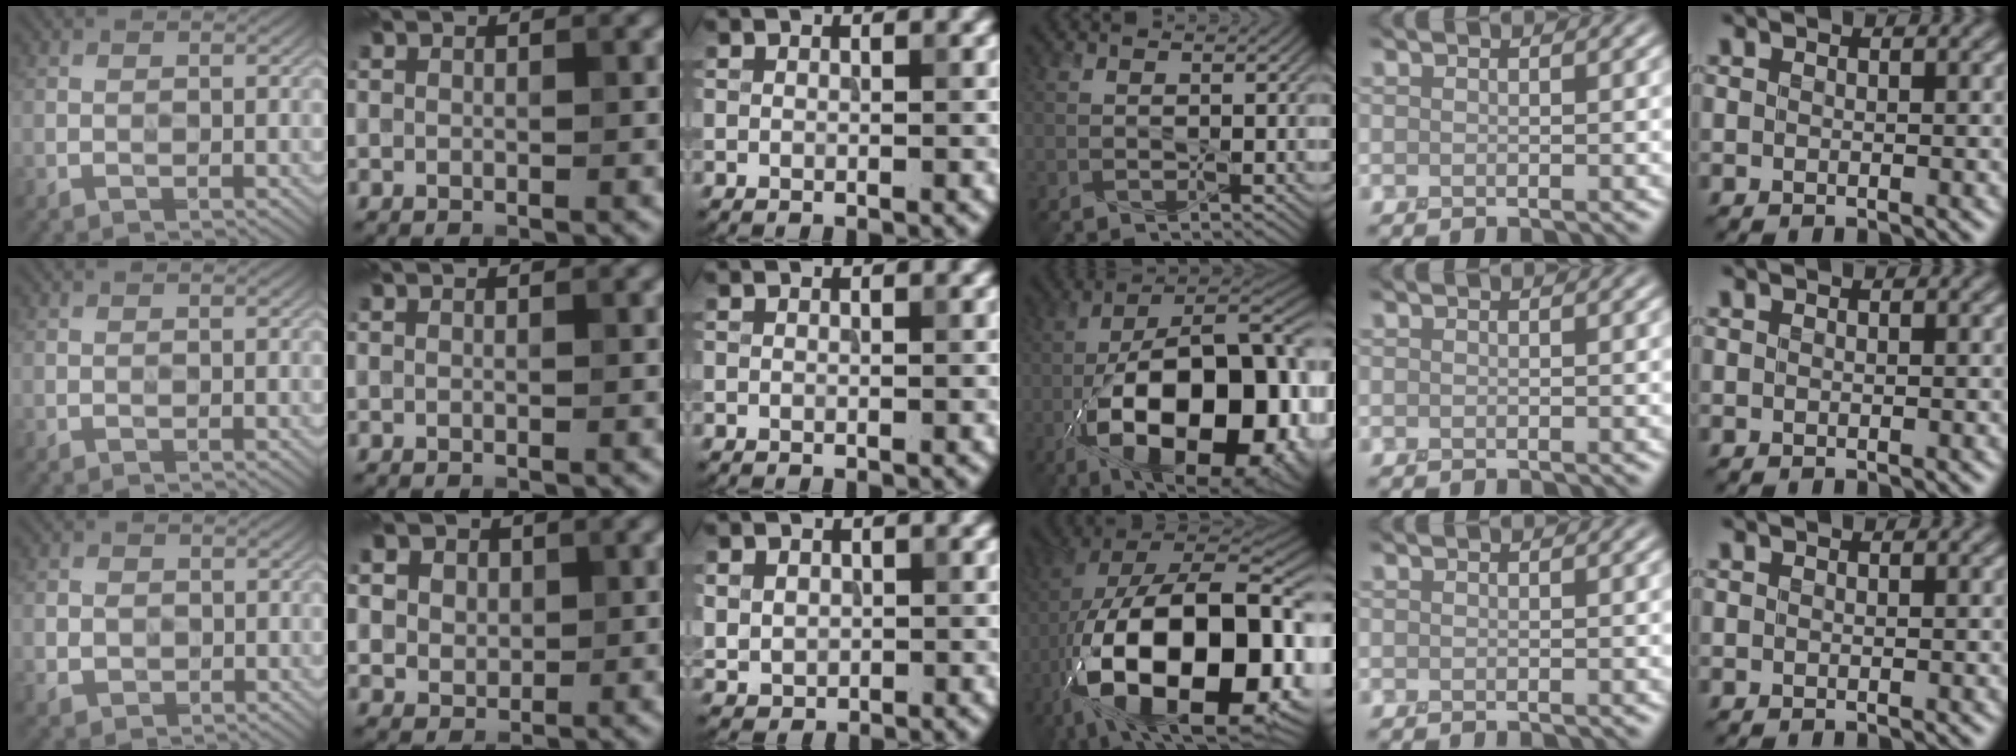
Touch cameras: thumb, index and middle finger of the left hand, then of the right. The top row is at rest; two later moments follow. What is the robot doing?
{"motion": "wipe", "object": "whiteboard"}